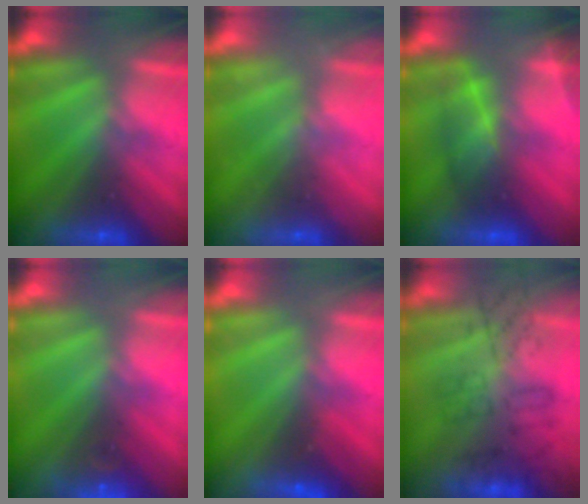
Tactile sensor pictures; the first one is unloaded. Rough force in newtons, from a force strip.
{"total": 2.3}
{"total": 3.7}
{"total": 3.5}
{"total": 2.4}
{"total": 3.8}